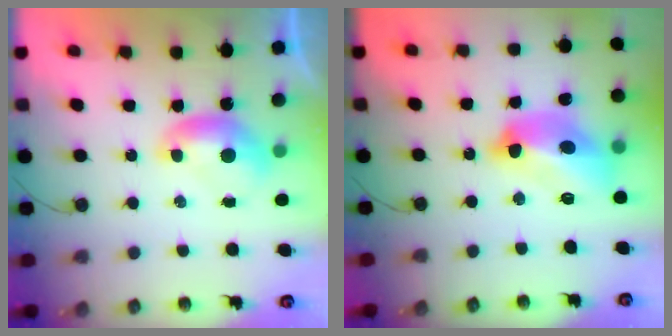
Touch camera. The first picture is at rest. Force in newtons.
{"total": 12.0, "press": 11.8, "slide": 2.1}